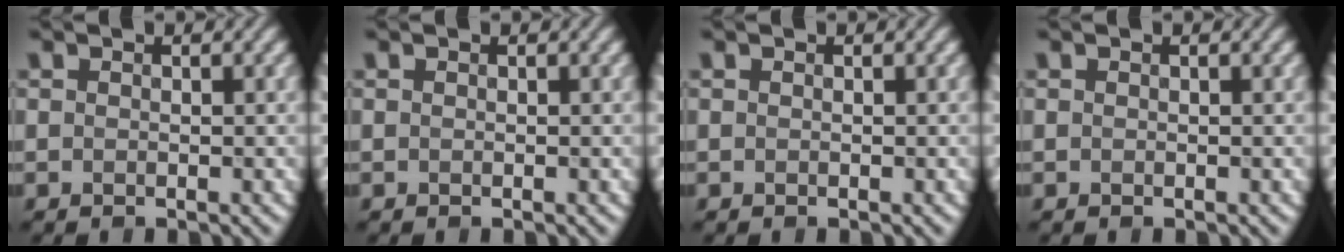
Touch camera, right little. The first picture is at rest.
{"total": 0.0}
{"total": 0.0}
{"total": 0.0}